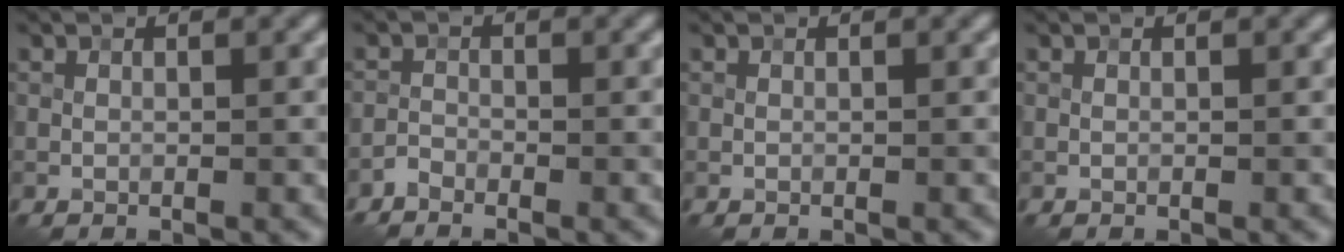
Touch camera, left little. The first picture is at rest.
{"total": 1.1, "force": [-1.0, 0.3, 0.2], "torque": [-0.002, 0.004, -0.025]}
{"total": 0.0}
{"total": 0.0}